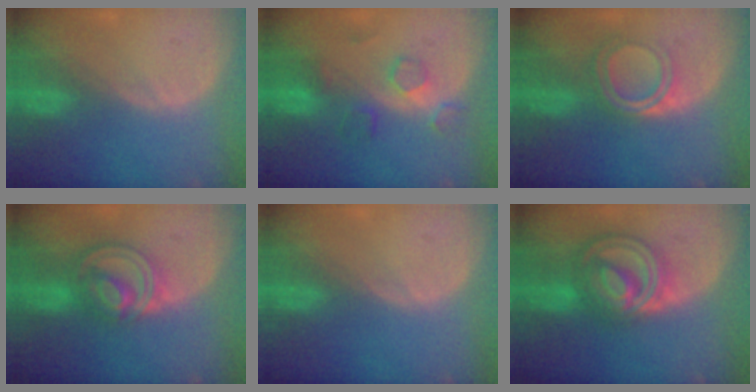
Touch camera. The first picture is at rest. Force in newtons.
{"total": 4.6, "press": 4.5, "slide": 0.6}
{"total": 4.9, "press": 4.8, "slide": 1.4}
{"total": 7.9, "press": 6.8, "slide": 4.1}
{"total": 0.0}
{"total": 9.2, "press": 9.2, "slide": 0.7}